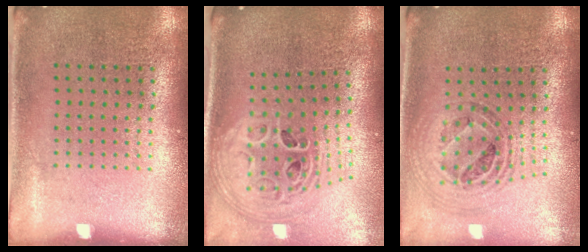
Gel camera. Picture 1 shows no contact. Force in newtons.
{"total": 2.9, "press": 2.0, "slide": 2.1}
{"total": 1.0, "press": 1.0, "slide": 0.2}